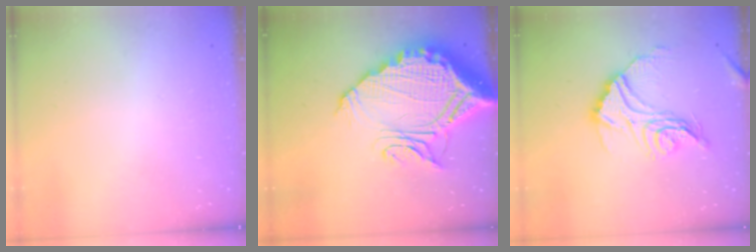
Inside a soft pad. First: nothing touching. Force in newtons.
{"total": 23.3, "press": 23.3, "slide": 1.9}
{"total": 16.5, "press": 16.4, "slide": 1.2}